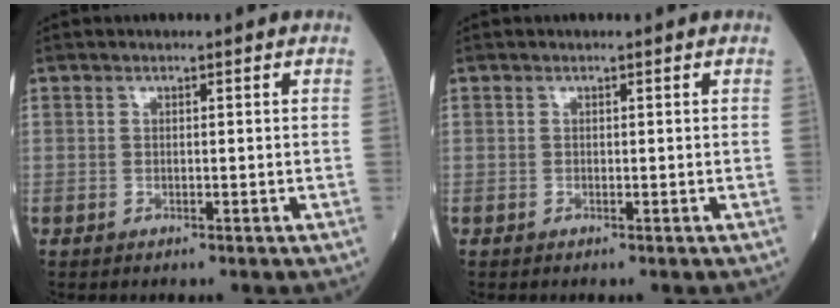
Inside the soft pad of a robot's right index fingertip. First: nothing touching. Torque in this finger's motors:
{"motor_torque": [0.00, 0.00, 0.00, 0.00]}